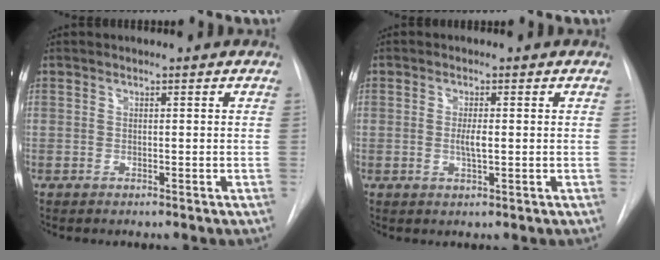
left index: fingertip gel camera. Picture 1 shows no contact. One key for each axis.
{"total": 2.2, "fx": -0.8, "fy": 0.4, "fz": 2.0, "tx": -0.041, "ty": -0.008, "tz": -0.014}